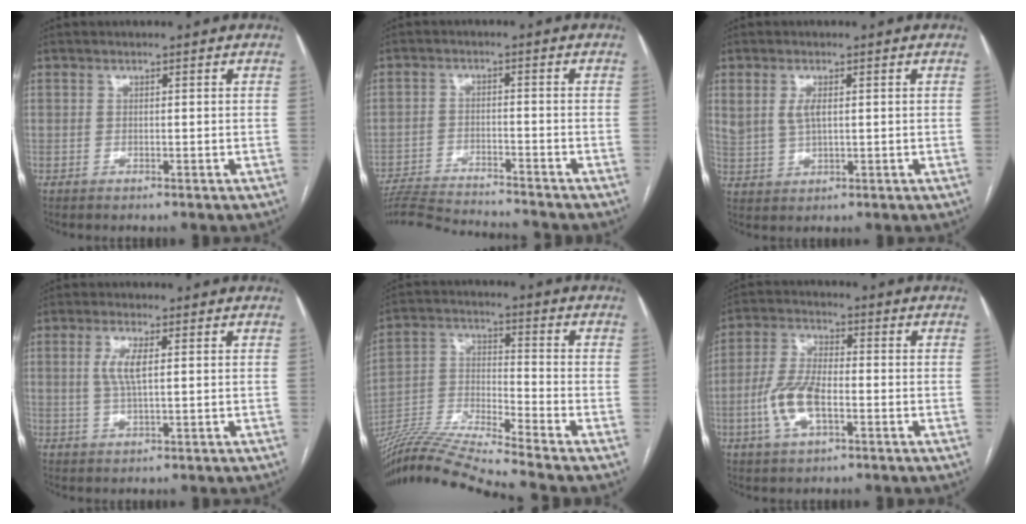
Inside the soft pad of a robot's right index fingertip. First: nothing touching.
{"total": 13.5, "force": [-12.9, 0.6, 4.0], "torque": [-0.067, -0.006, -0.199]}
{"total": 4.2, "force": [1.4, 2.0, 3.4], "torque": [-0.078, 0.009, 0.034]}
{"total": 4.2, "force": [0.9, 0.8, 4.0], "torque": [-0.084, 0.001, 0.018]}
{"total": 15.2, "force": [-14.0, -2.6, 5.2], "torque": [-0.098, -0.001, -0.258]}
{"total": 8.6, "force": [-2.5, 3.4, 7.5], "torque": [-0.168, 0.005, -0.047]}